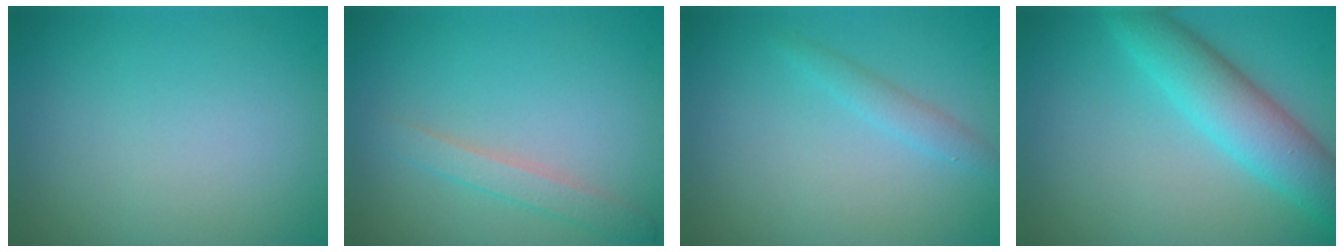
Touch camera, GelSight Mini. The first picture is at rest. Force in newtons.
{"total": 1.8, "press": 1.8, "slide": 0.1}
{"total": 1.3, "press": 1.3, "slide": 0.0}
{"total": 5.6, "press": 5.5, "slide": 0.3}